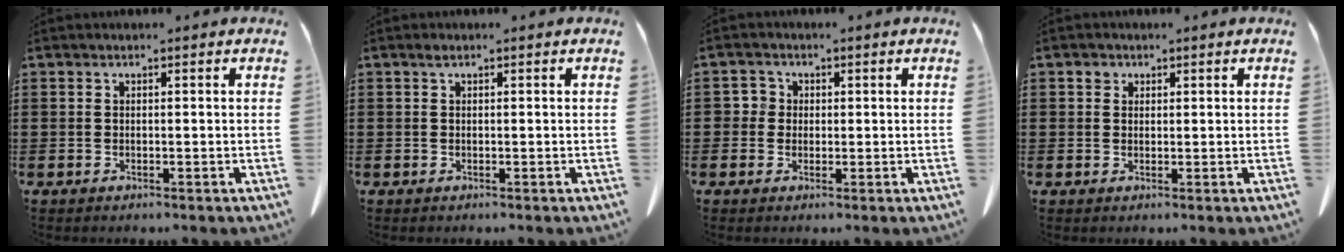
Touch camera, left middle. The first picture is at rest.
{"total": 0.7, "force": [0.4, 0.3, 0.5], "torque": [-0.012, 0.001, 0.007]}
{"total": 2.2, "force": [0.3, 2.1, 0.6], "torque": [-0.024, 0.007, 0.004]}
{"total": 1.4, "force": [0.8, 1.0, 0.3], "torque": [-0.002, -0.001, 0.015]}